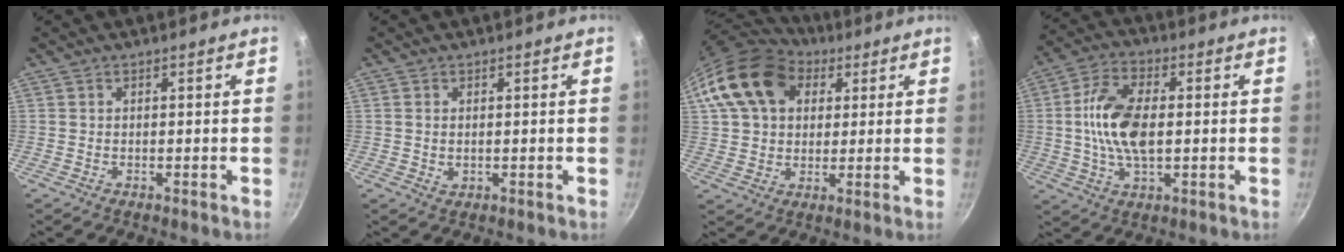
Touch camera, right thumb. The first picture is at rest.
{"total": 1.5, "force": [0.2, 1.0, 1.1], "torque": [-0.019, -0.001, 0.004]}
{"total": 17.1, "force": [6.0, 12.7, 9.7], "torque": [-0.161, 0.015, 0.097]}
{"total": 12.3, "force": [0.4, 6.6, 10.4], "torque": [-0.194, 0.019, 0.000]}